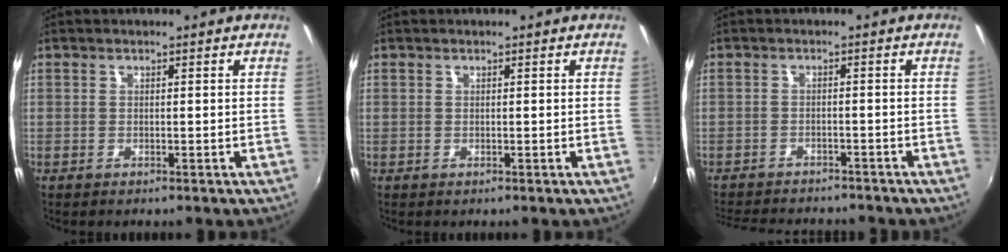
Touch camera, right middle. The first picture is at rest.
{"total": 0.0}
{"total": 11.1, "force": [-9.9, 3.1, 3.8], "torque": [-0.093, -0.012, -0.148]}